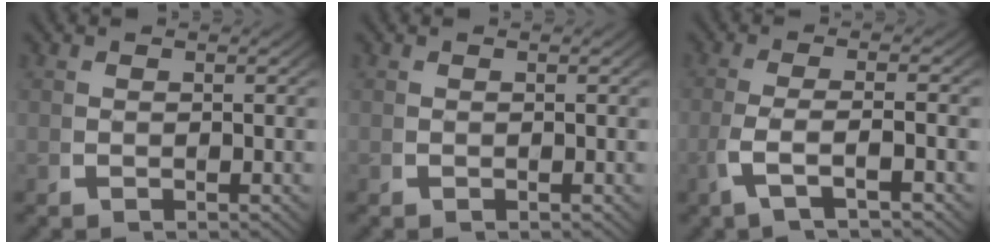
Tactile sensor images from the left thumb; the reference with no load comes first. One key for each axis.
{"total": 0.0}
{"total": 4.0, "fx": -1.1, "fy": 1.2, "fz": 3.7, "tx": -0.097, "ty": -0.002, "tz": -0.019}